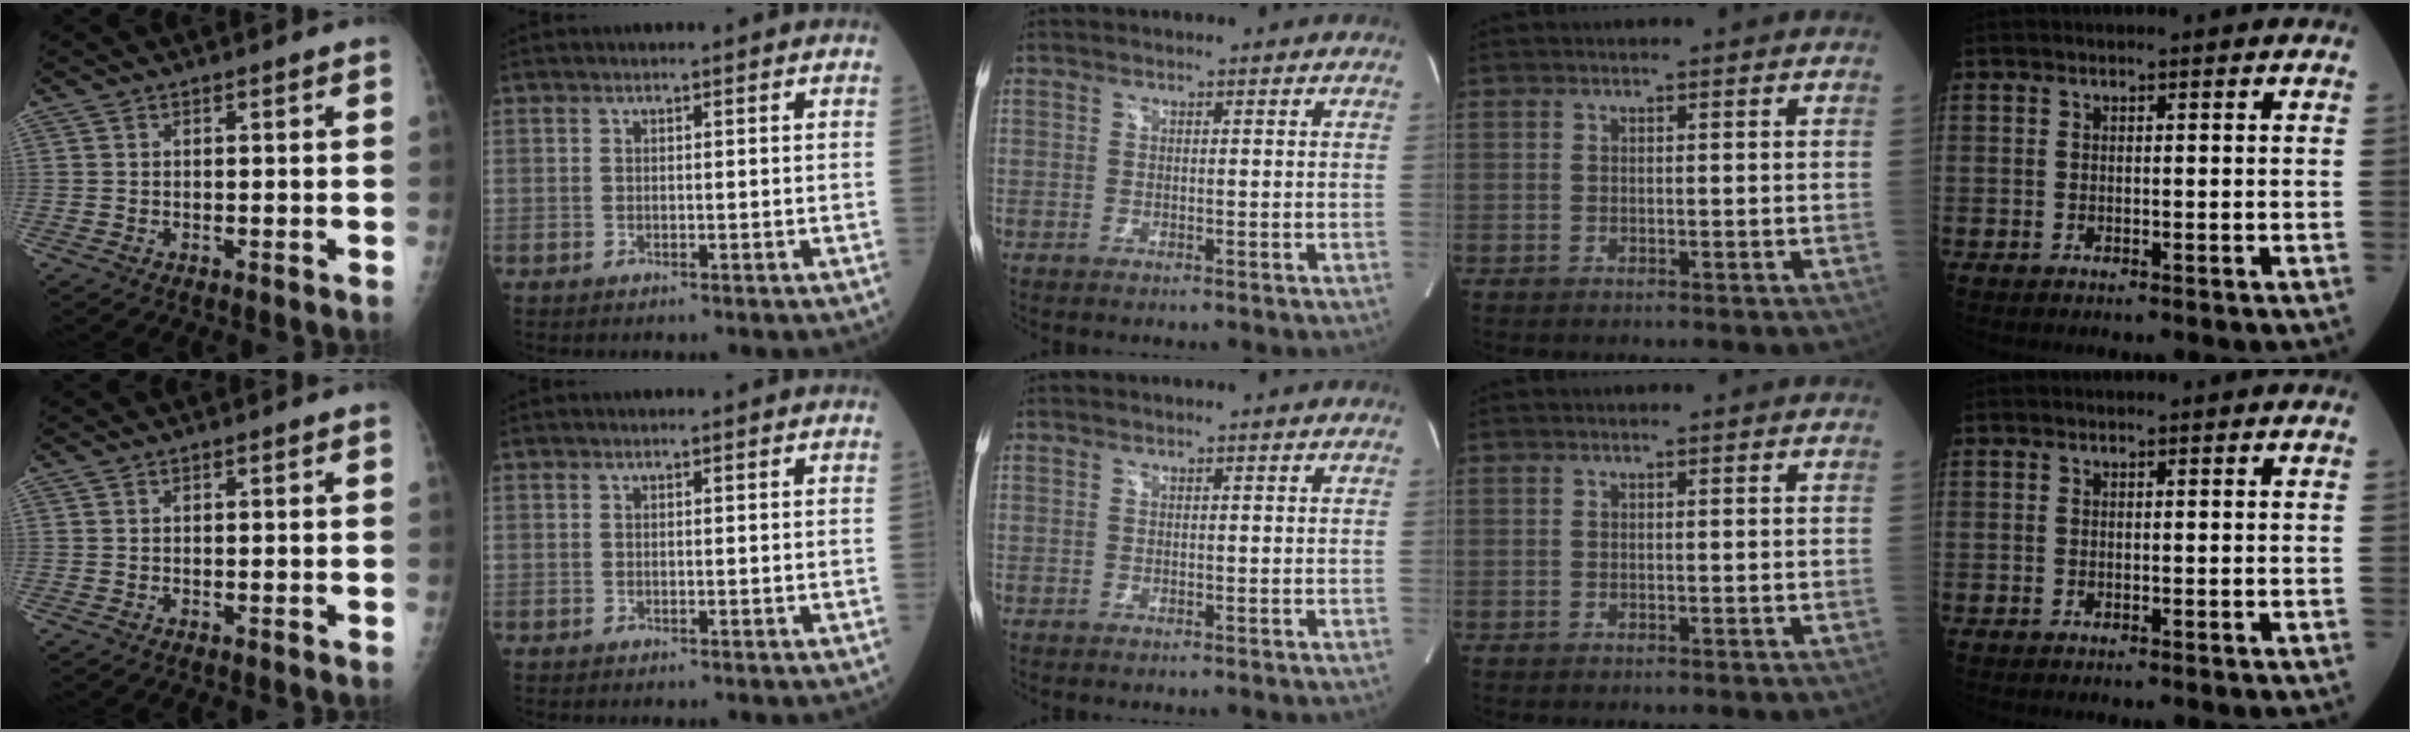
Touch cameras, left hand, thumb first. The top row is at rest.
{}